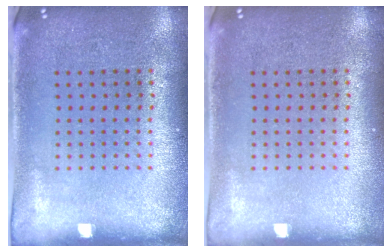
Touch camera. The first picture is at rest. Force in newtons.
{"total": 0.0}